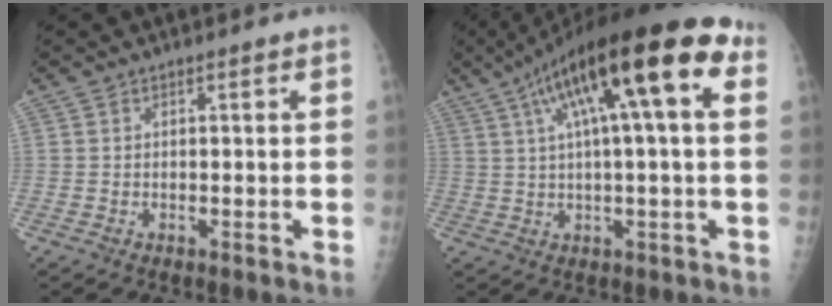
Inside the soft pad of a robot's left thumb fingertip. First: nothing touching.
{"total": 21.2, "force": [7.0, 5.4, 19.3], "torque": [-0.313, 0.041, 0.105]}